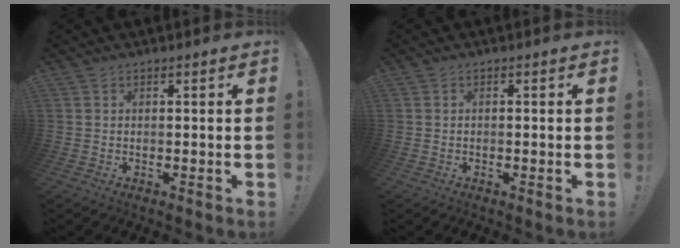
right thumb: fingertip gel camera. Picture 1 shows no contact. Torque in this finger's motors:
{"motor_torque": [-0.12, -0.25, -0.06, 0.18, -0.02]}